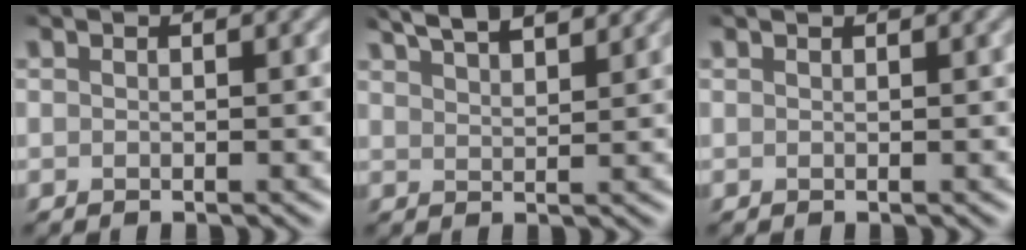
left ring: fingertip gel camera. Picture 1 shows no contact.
{"total": 6.6, "force": [5.1, 2.0, 3.7], "torque": [-0.034, 0.030, 0.051]}
{"total": 0.6, "force": [0.6, 0.0, 0.1], "torque": [-0.004, 0.000, 0.008]}